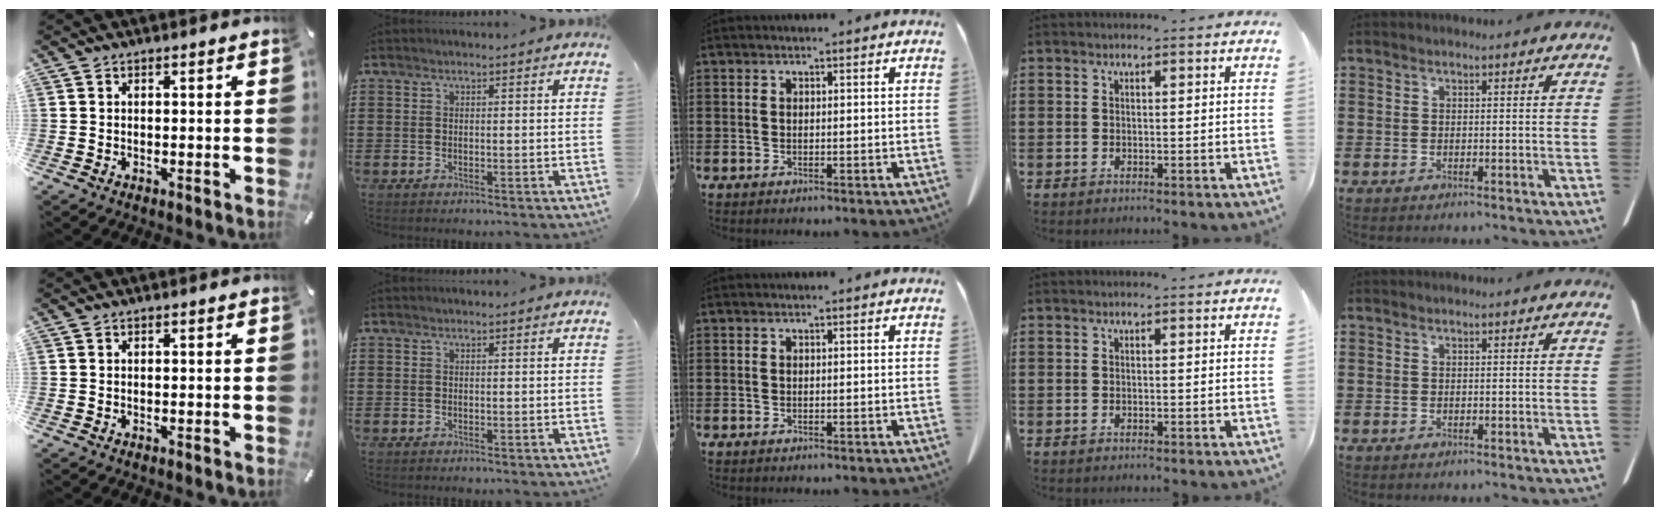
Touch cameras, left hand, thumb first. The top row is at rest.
{}